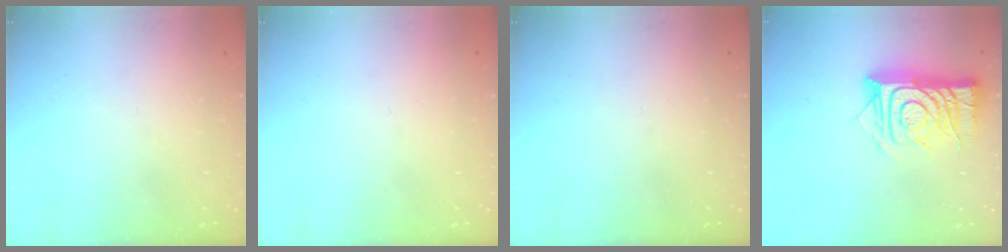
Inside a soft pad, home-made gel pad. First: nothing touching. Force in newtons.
{"total": 0.0}
{"total": 0.0}
{"total": 15.5, "press": 15.4, "slide": 1.2}